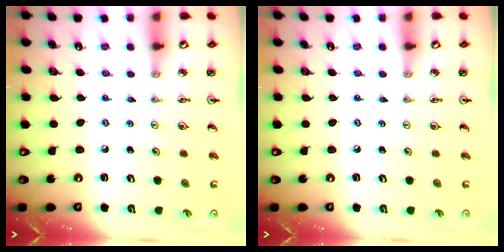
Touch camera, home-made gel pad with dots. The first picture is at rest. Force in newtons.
{"total": 0.0}